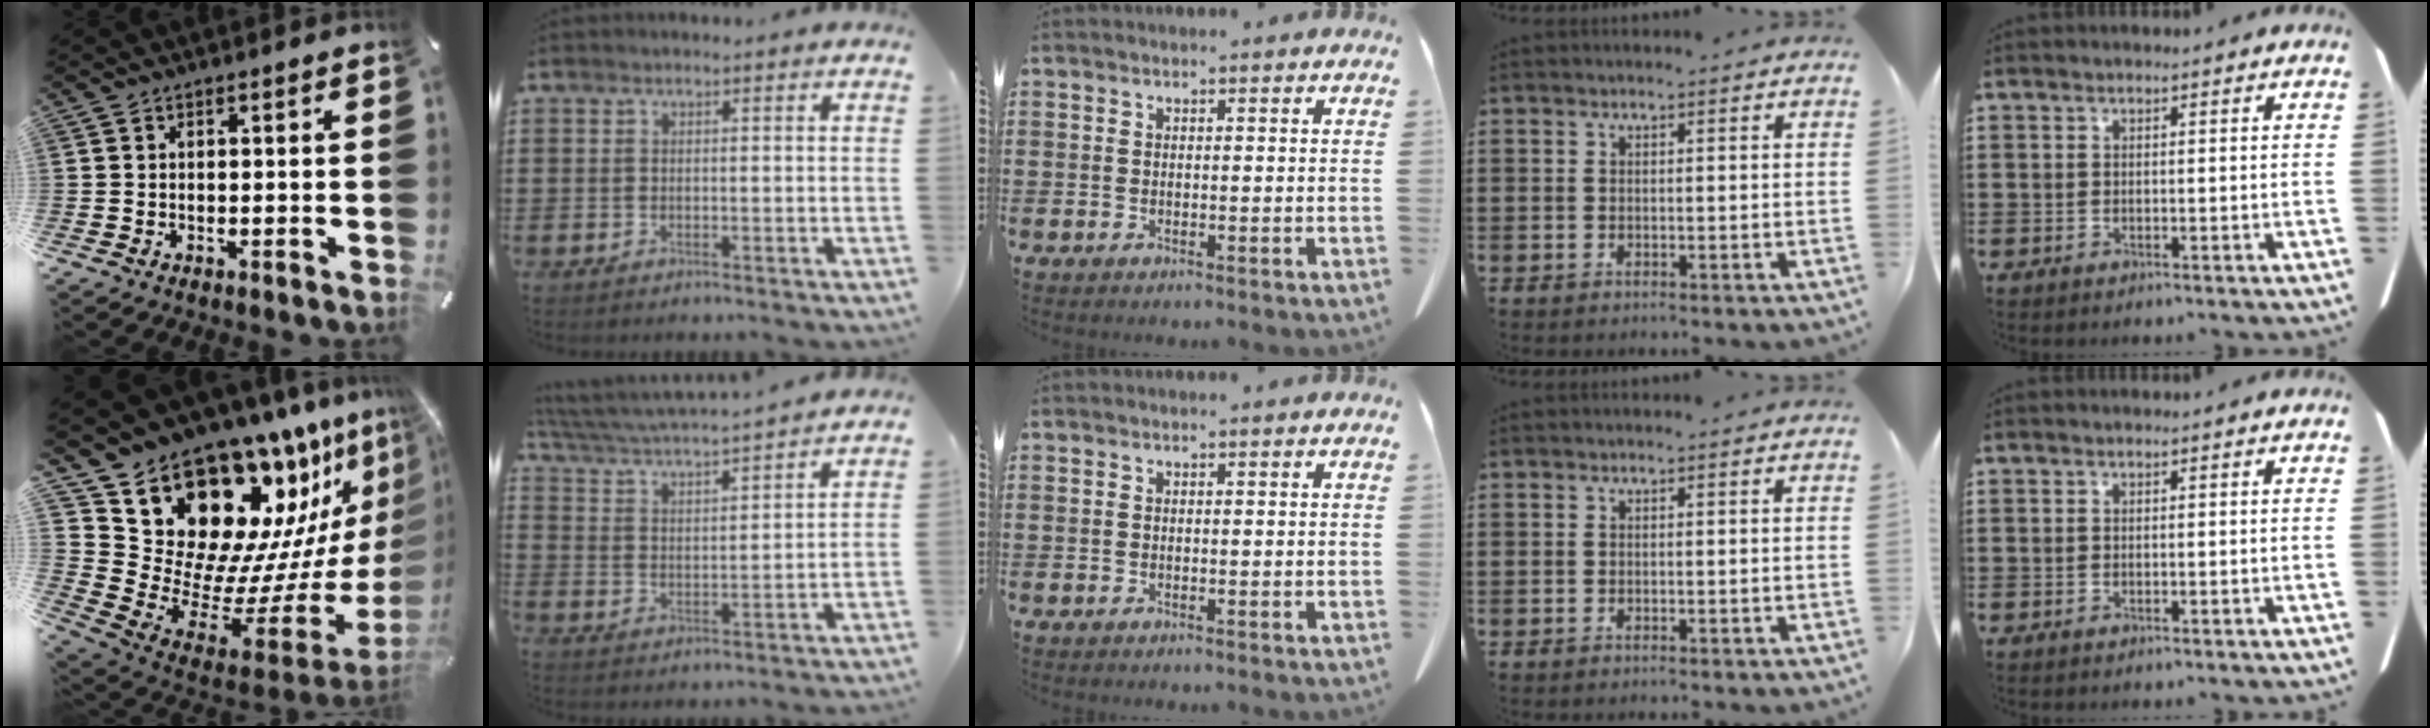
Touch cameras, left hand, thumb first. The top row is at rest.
{"thumb": {"total": 20.9, "force": [15.1, 11.0, 9.3], "torque": [-0.106, -0.174, 0.301]}, "index": {"total": 4.1, "force": [3.9, -0.2, 1.1], "torque": [-0.044, -0.031, 0.061]}}